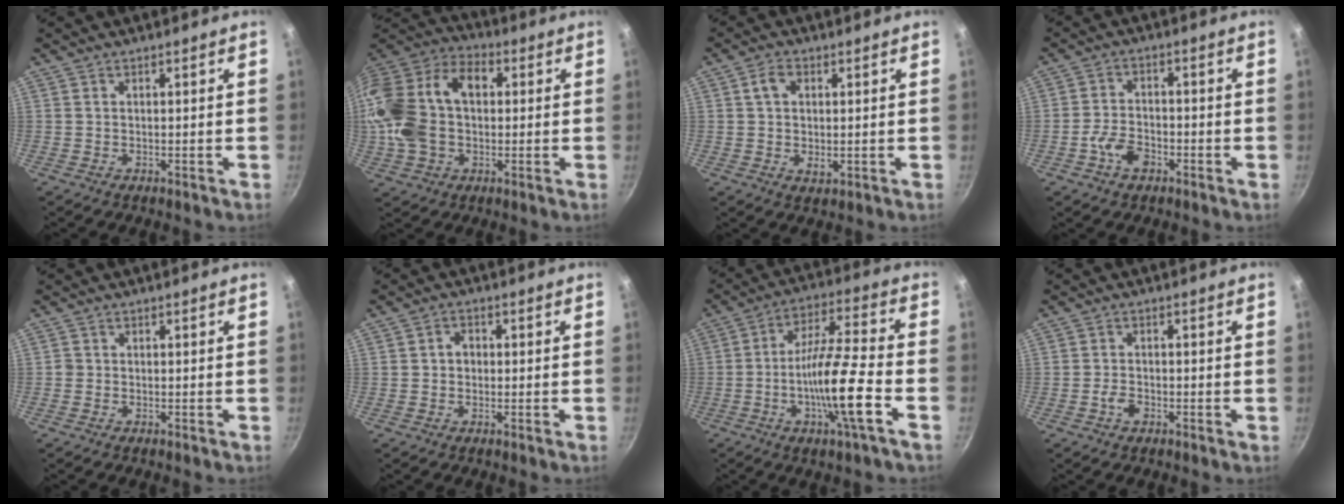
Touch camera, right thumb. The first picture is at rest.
{"total": 23.5, "force": [1.6, 16.5, 16.7], "torque": [-0.341, 0.053, 0.016]}
{"total": 5.0, "force": [1.2, 3.4, 3.5], "torque": [-0.055, -0.004, 0.018]}
{"total": 5.5, "force": [-2.7, 3.4, 3.4], "torque": [-0.058, 0.024, -0.054]}
{"total": 0.8, "force": [-0.2, 0.8, 0.1], "torque": [-0.002, 0.002, -0.007]}
{"total": 2.6, "force": [0.0, 2.2, 1.4], "torque": [-0.008, 0.008, -0.002]}
{"total": 14.8, "force": [-5.0, 1.7, 13.9], "torque": [-0.239, 0.033, -0.099]}
{"total": 2.4, "force": [-1.2, 1.4, 1.5], "torque": [-0.029, 0.011, -0.025]}